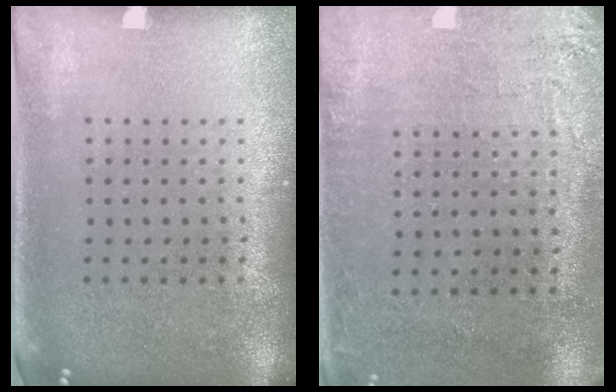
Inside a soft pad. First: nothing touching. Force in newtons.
{"total": 2.7, "press": 2.3, "slide": 1.4}